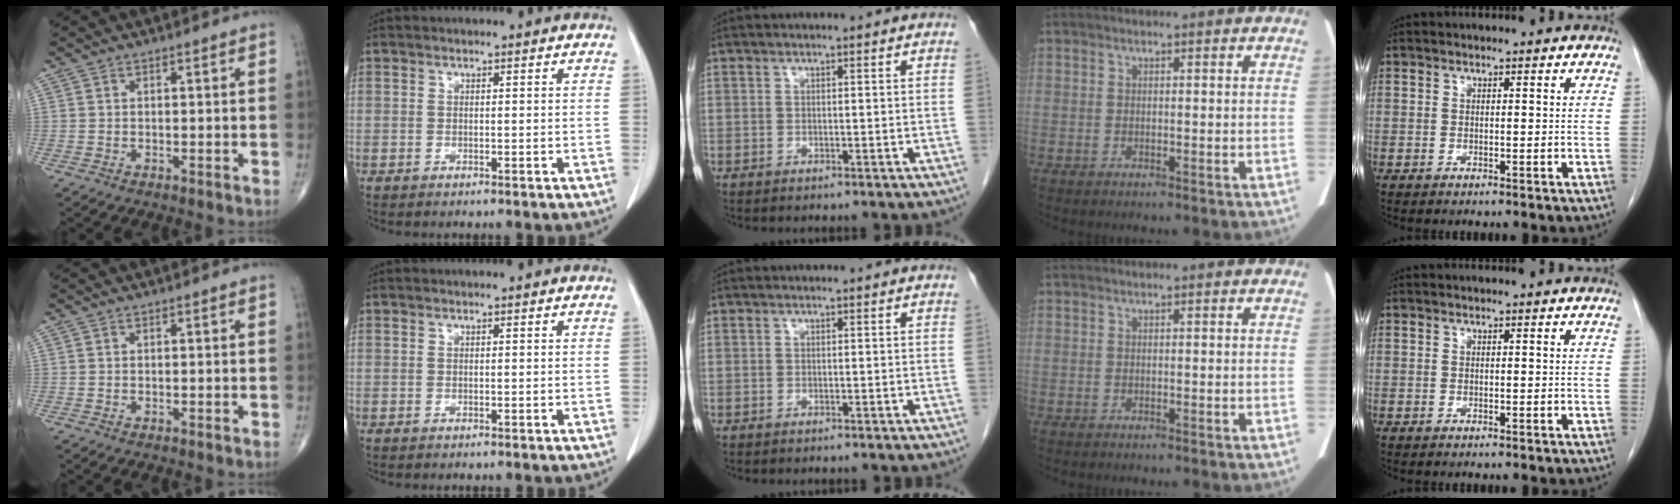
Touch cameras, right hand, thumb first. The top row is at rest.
{}